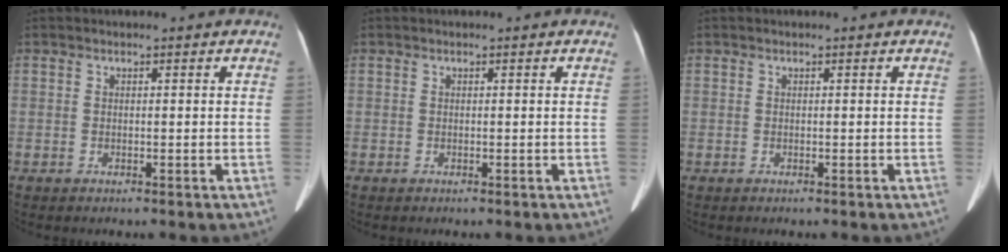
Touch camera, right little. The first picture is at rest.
{"total": 0.0}
{"total": 0.0}